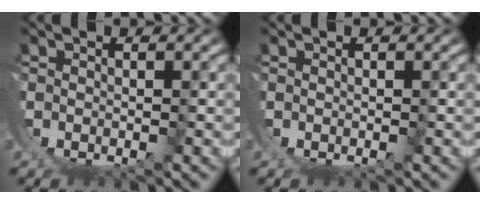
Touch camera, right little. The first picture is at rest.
{"total": 0.0}